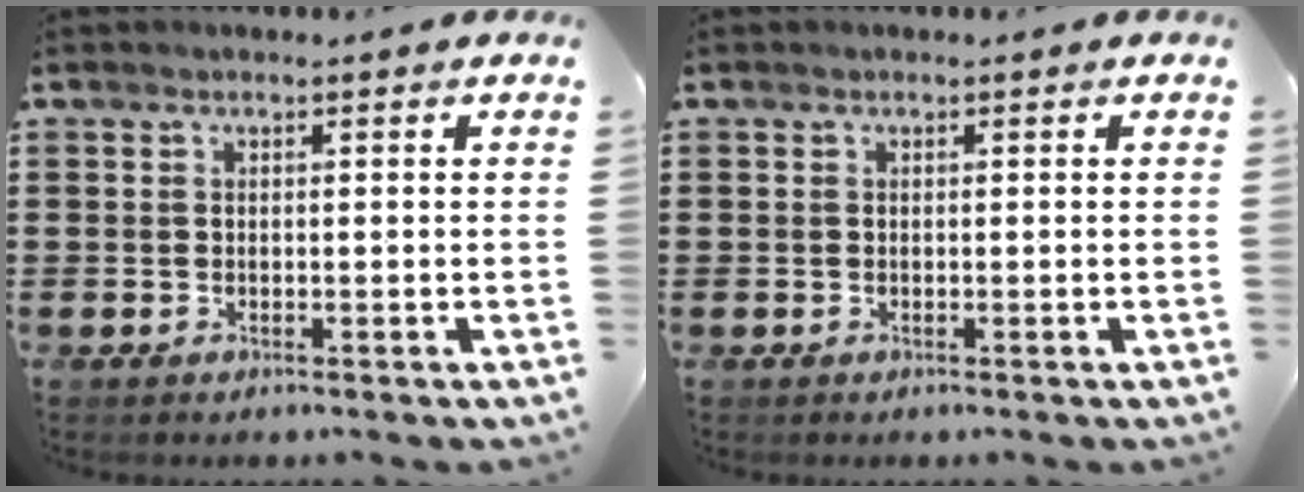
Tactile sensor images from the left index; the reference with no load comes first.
{"total": 0.0}